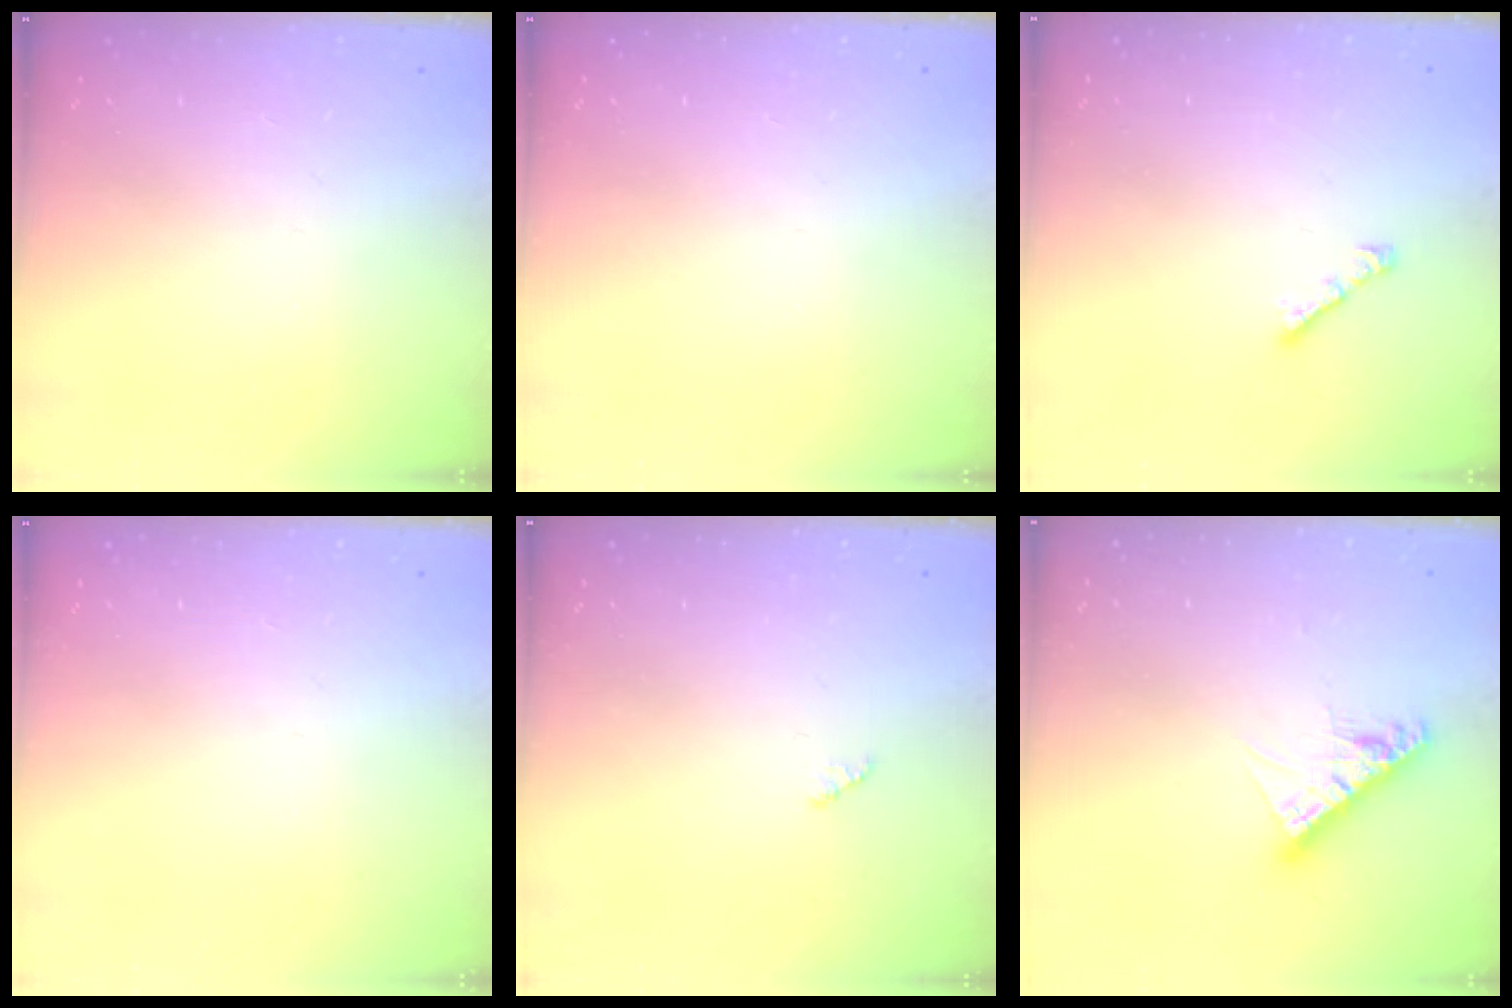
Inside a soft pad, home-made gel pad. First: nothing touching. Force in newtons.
{"total": 0.0}
{"total": 2.6, "press": 2.5, "slide": 0.7}
{"total": 0.0}
{"total": 1.3, "press": 1.3, "slide": 0.2}
{"total": 8.4, "press": 8.4, "slide": 0.3}